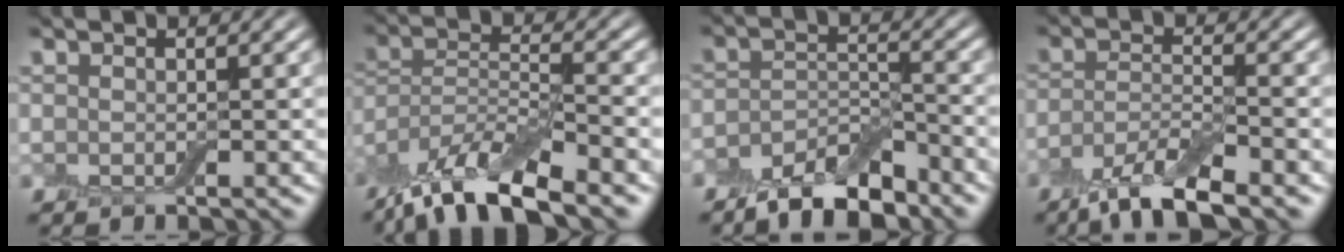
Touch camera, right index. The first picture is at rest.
{"total": 9.9, "force": [-7.5, 2.5, 5.8], "torque": [-0.102, 0.003, -0.146]}
{"total": 5.8, "force": [-4.7, 1.9, 2.9], "torque": [-0.048, -0.002, -0.085]}
{"total": 5.8, "force": [-4.2, 1.4, 3.7], "torque": [-0.069, -0.008, -0.084]}